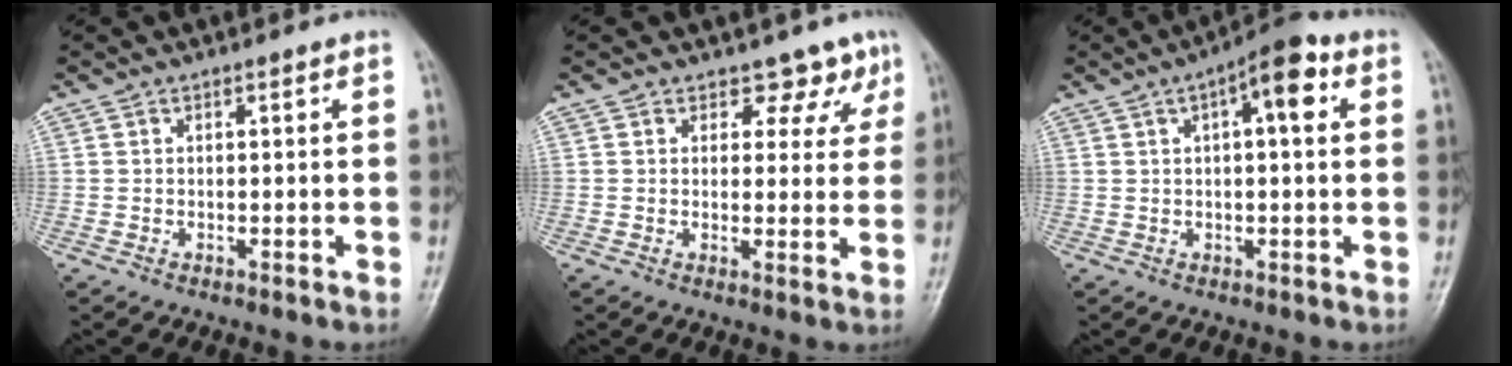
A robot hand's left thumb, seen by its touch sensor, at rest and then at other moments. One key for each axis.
{"total": 4.8, "fx": 3.4, "fy": 3.2, "fz": 1.1, "tx": 0.022, "ty": -0.020, "tz": 0.035}
{"total": 8.4, "fx": 2.7, "fy": 2.9, "fz": 7.4, "tx": -0.103, "ty": 0.021, "tz": 0.033}